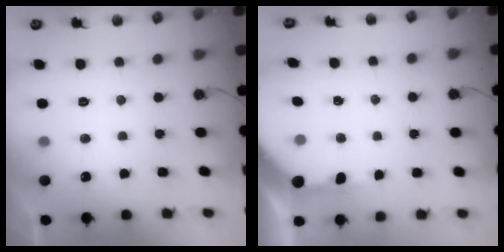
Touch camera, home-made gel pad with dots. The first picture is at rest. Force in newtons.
{"total": 5.4, "press": 5.4, "slide": 0.3}